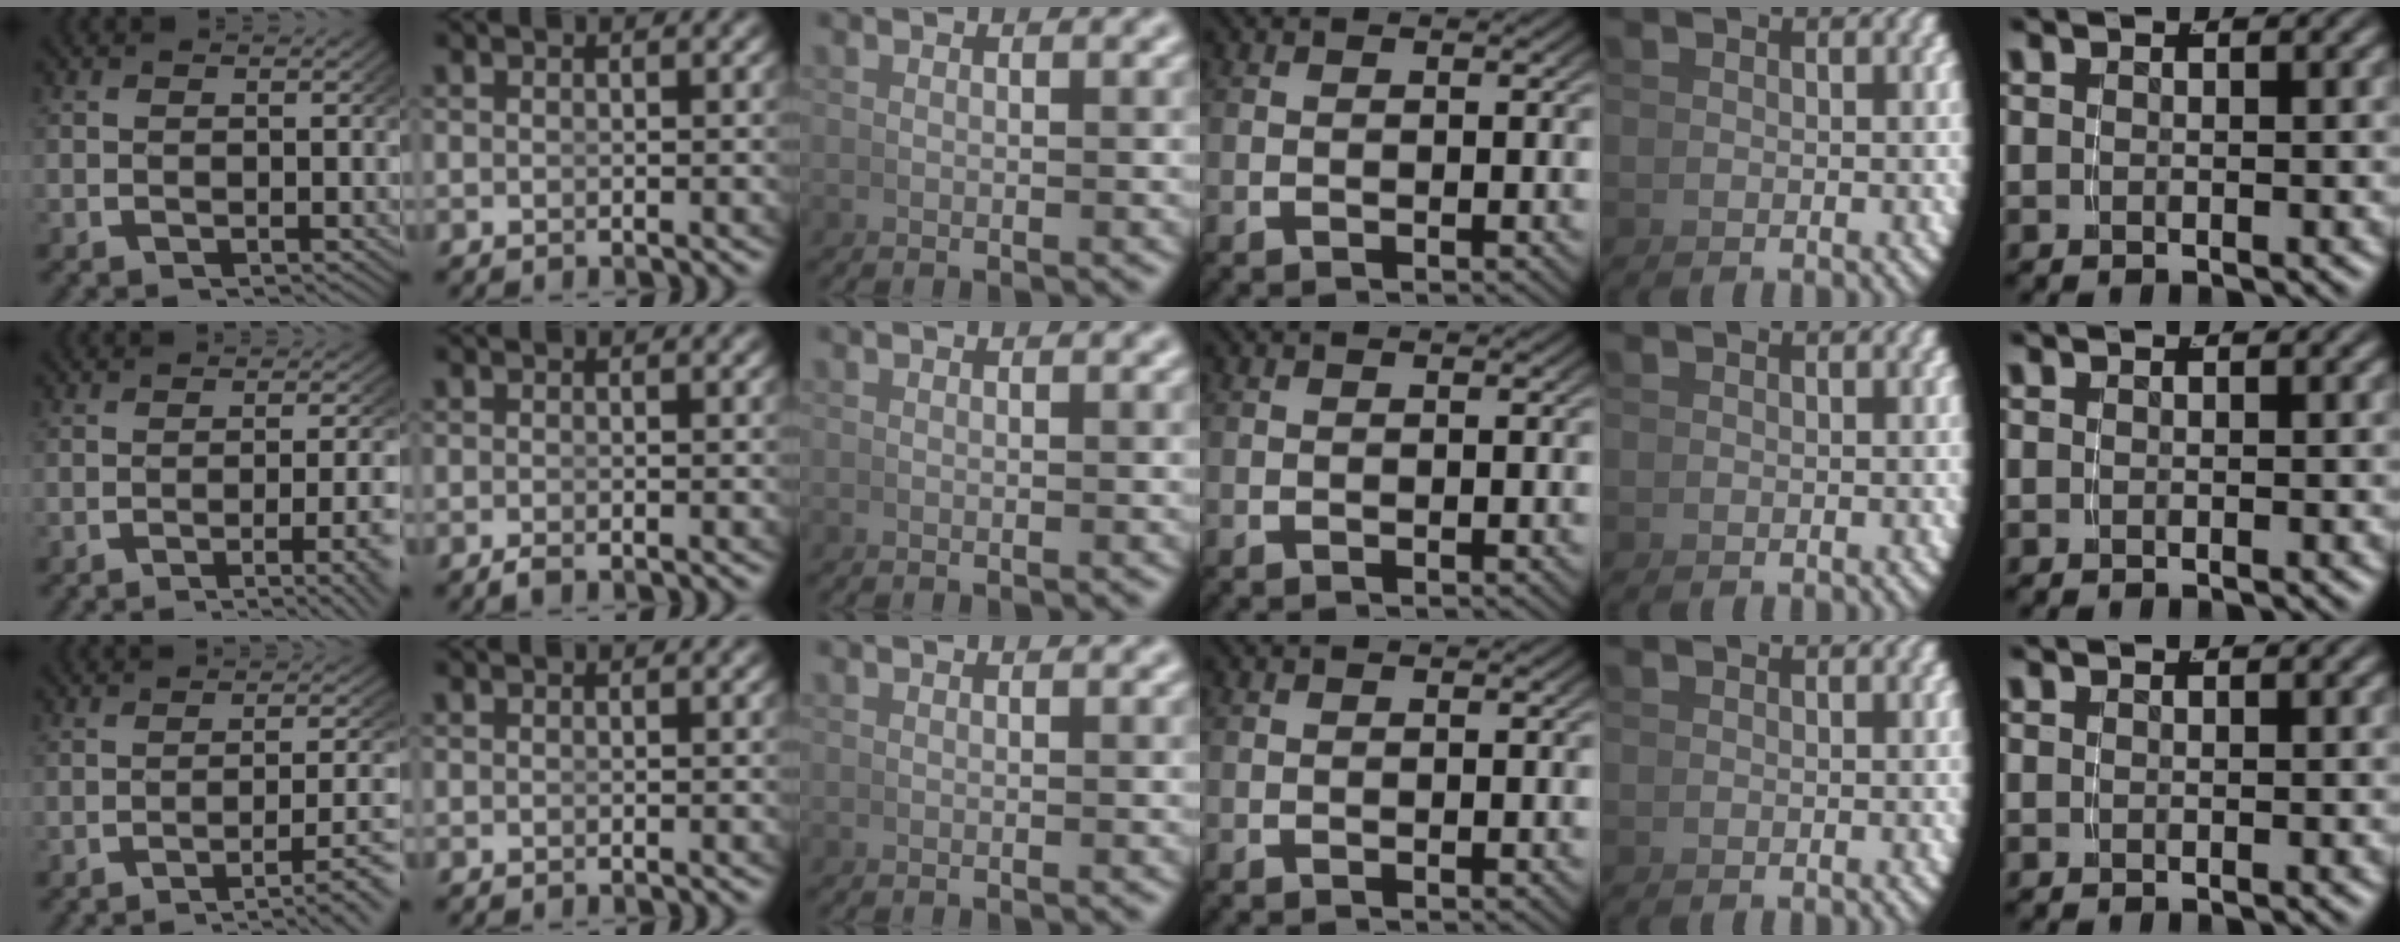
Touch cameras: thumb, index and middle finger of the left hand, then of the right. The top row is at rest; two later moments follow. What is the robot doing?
{"motion": "lift_and_place", "object": "cup"}